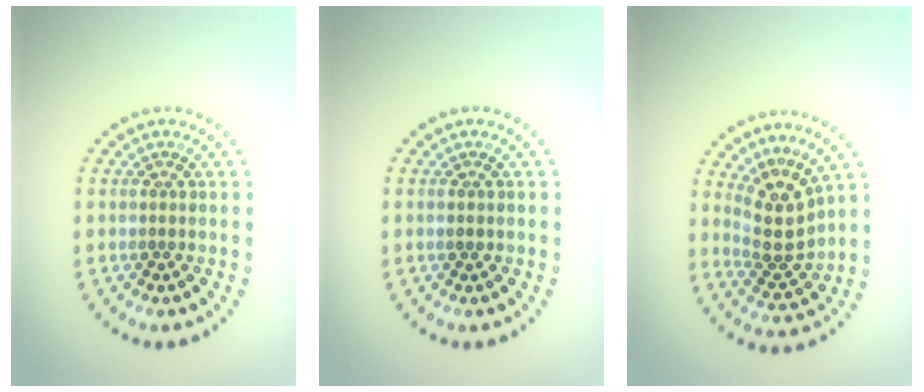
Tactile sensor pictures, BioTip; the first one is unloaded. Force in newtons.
{"total": 0.6, "press": 0.6, "slide": 0.1}
{"total": 3.4, "press": 2.6, "slide": 2.2}